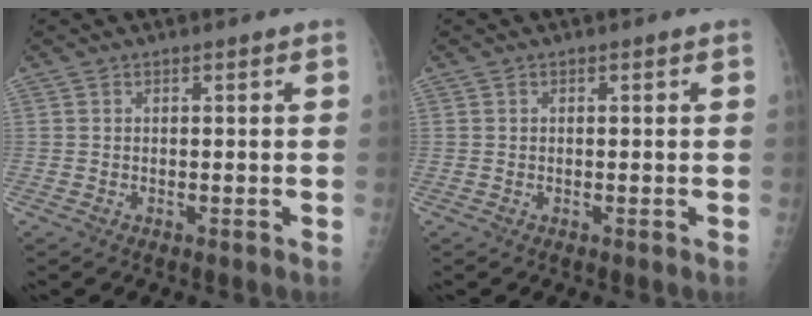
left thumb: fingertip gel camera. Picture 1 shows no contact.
{"total": 0.0}